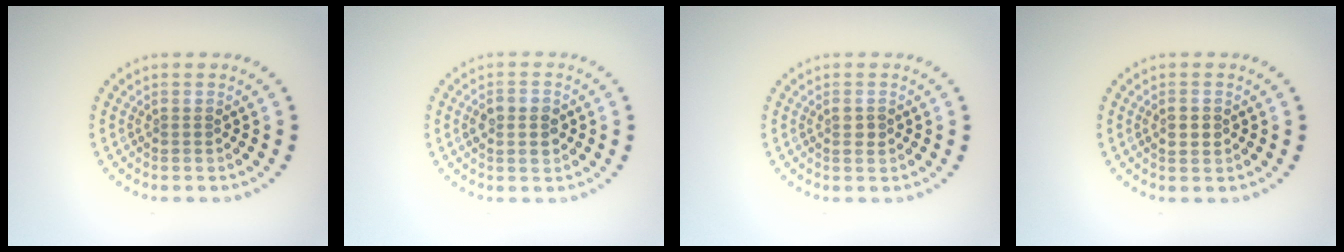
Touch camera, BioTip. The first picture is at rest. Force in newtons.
{"total": 2.8, "press": 2.8, "slide": 0.1}
{"total": 1.1, "press": 1.1, "slide": 0.1}
{"total": 1.4, "press": 1.4, "slide": 0.2}